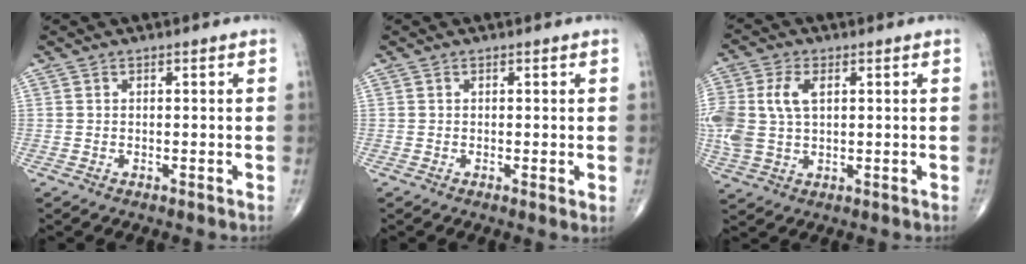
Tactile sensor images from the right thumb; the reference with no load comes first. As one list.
[{"total": 1.1, "force": [0.0, 0.2, 1.1], "torque": [-0.017, -0.005, -0.003]}, {"total": 11.2, "force": [2.0, 6.9, 8.6], "torque": [-0.214, 0.008, 0.042]}]